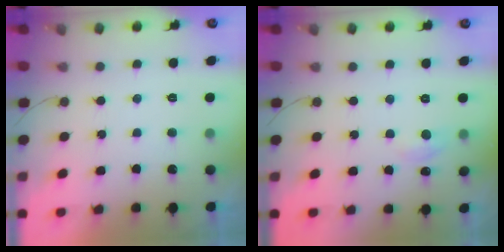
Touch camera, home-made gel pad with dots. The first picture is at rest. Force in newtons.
{"total": 6.5, "press": 6.4, "slide": 0.7}